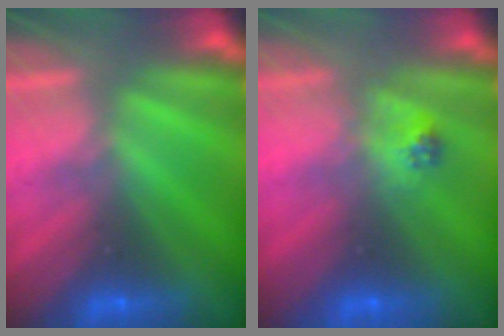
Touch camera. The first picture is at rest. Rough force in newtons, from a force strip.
{"total": 2.3}